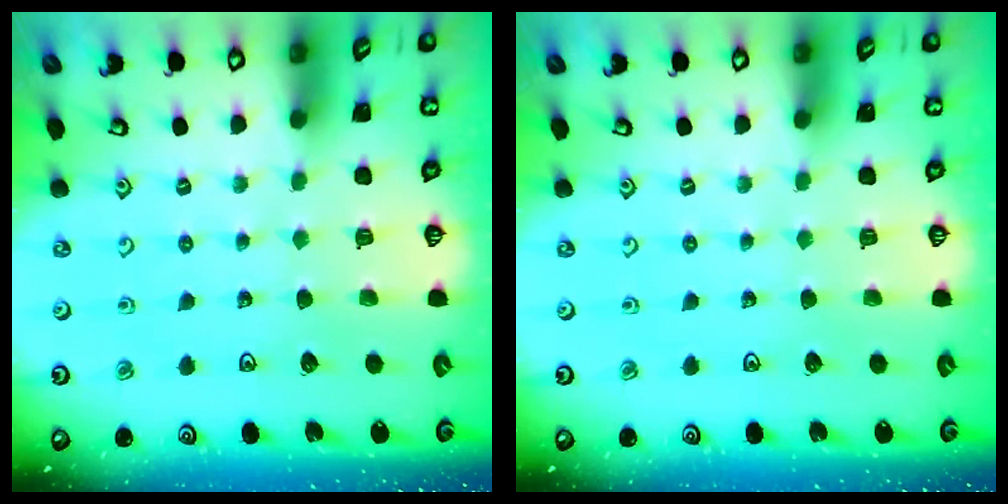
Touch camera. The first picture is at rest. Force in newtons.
{"total": 0.0}